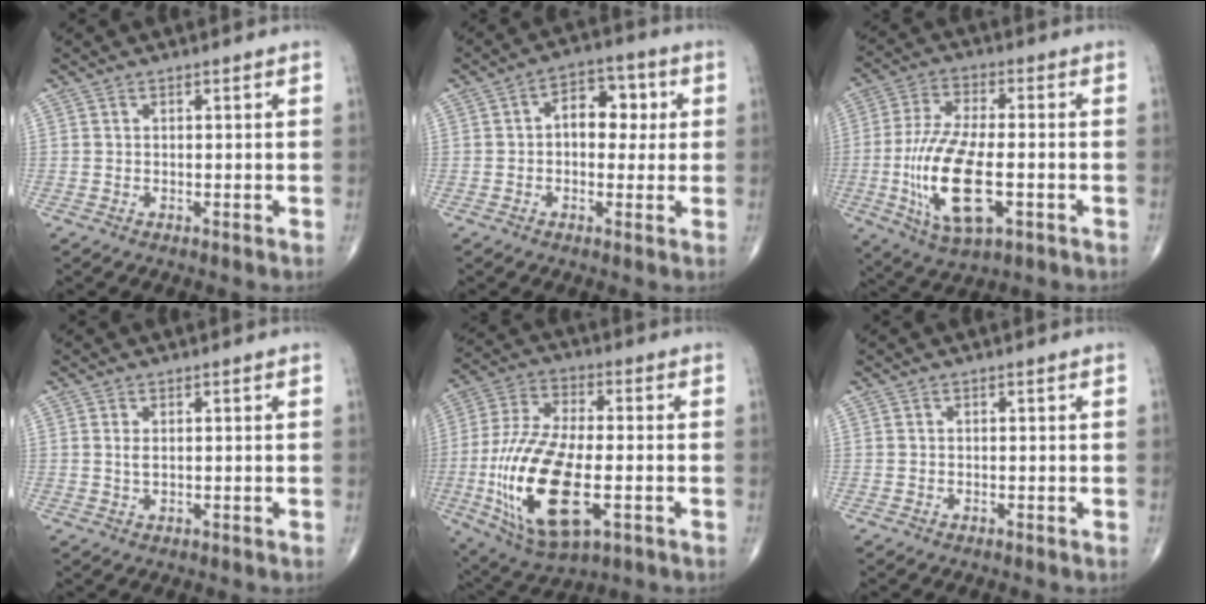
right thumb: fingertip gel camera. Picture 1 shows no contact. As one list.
[{"total": 8.5, "force": [1.0, 5.6, 6.4], "torque": [-0.053, 0.019, 0.009]}, {"total": 16.4, "force": [-3.6, 6.7, 14.5], "torque": [-0.293, 0.005, -0.058]}, {"total": 1.4, "force": [0.4, 0.6, 1.2], "torque": [-0.025, -0.001, 0.013]}, {"total": 21.3, "force": [-4.8, 9.5, 18.5], "torque": [-0.382, 0.004, -0.071]}, {"total": 0.0}]